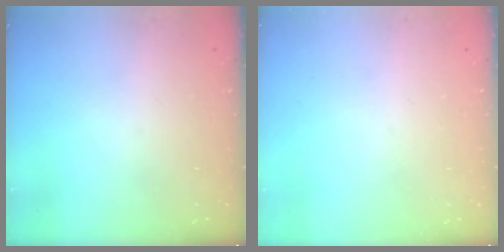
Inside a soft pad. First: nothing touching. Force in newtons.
{"total": 0.0}